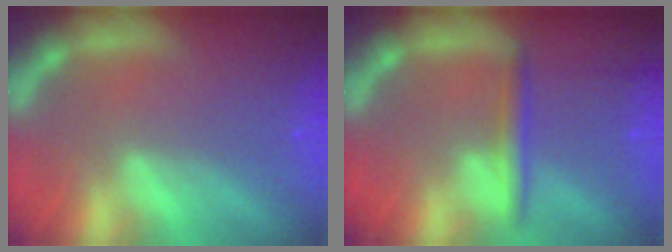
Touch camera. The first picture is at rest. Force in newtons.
{"total": 2.4}